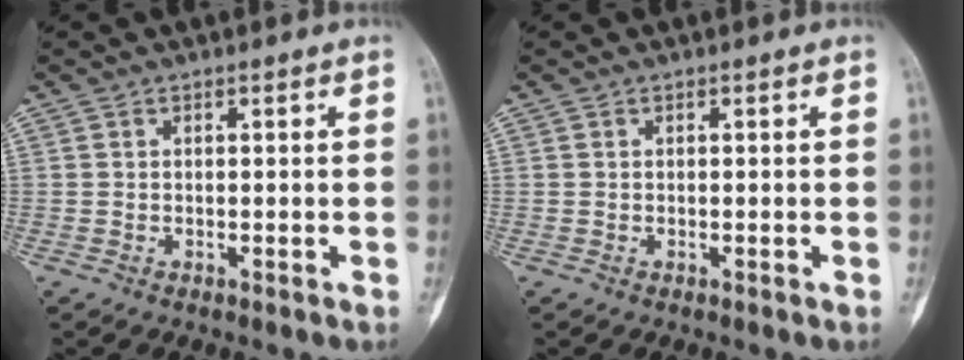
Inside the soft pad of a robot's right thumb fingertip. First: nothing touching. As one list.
[{"total": 0.0}]